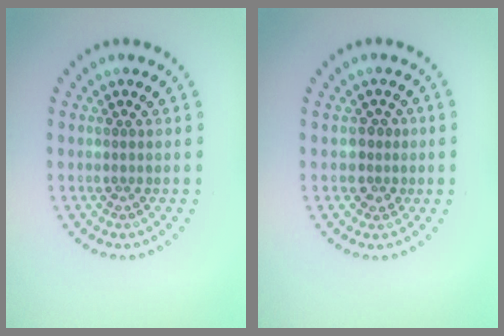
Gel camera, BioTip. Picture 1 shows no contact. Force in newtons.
{"total": 1.7, "press": 1.5, "slide": 0.9}